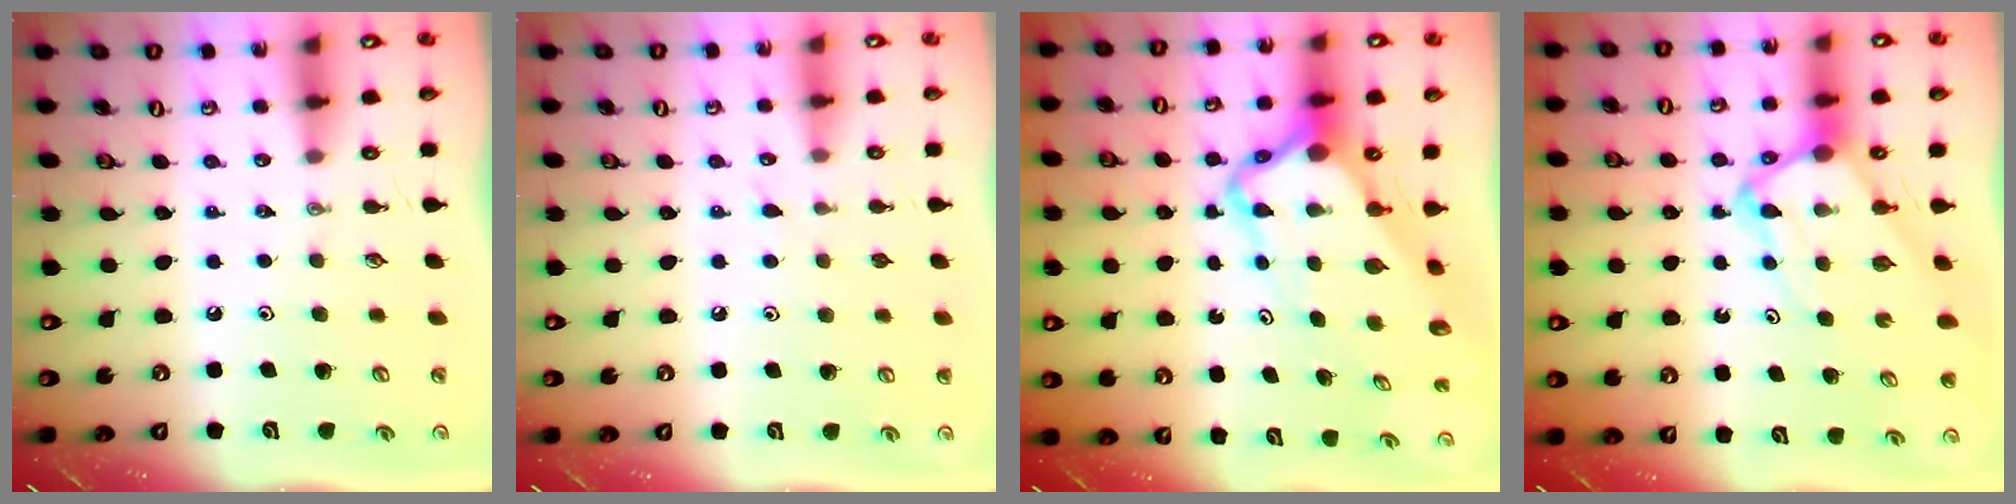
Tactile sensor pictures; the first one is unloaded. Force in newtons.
{"total": 4.7, "press": 4.6, "slide": 0.6}
{"total": 8.7, "press": 8.7, "slide": 0.6}
{"total": 6.6, "press": 6.6, "slide": 0.5}